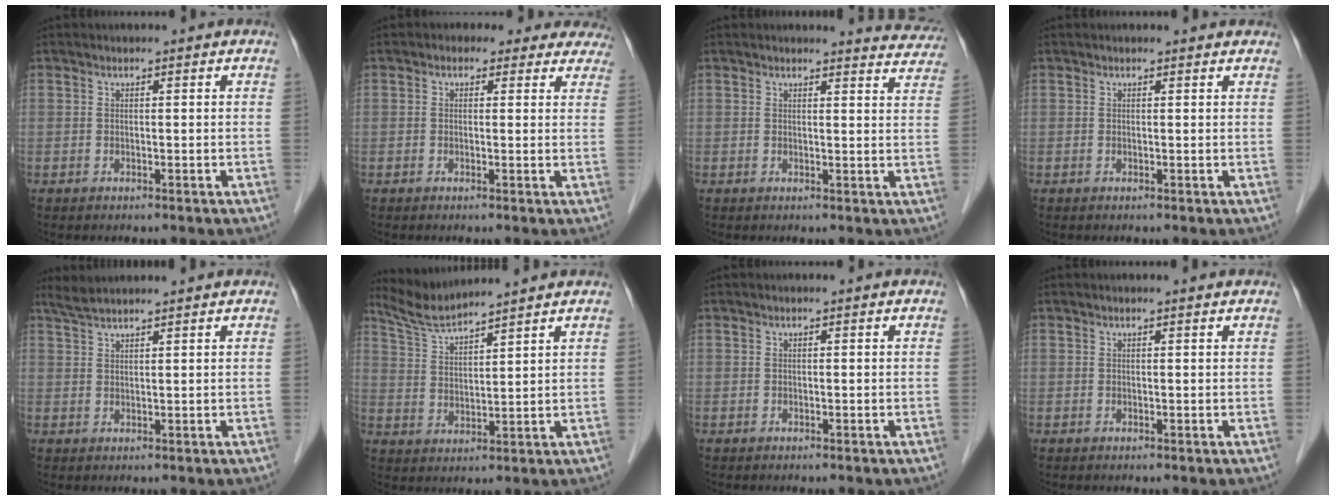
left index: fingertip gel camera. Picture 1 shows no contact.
{"total": 7.4, "force": [6.1, 3.9, 1.2], "torque": [0.016, 0.011, 0.048]}
{"total": 5.3, "force": [5.3, 0.5, -0.2], "torque": [0.010, -0.030, 0.035]}
{"total": 1.8, "force": [1.7, 0.5, 0.3], "torque": [-0.011, 0.007, 0.011]}
{"total": 4.0, "force": [3.7, -0.4, 1.5], "torque": [-0.024, 0.032, 0.071]}
{"total": 6.8, "force": [6.5, -1.2, 1.5], "torque": [-0.044, 0.011, 0.134]}
{"total": 0.0}
{"total": 0.9, "force": [0.8, -0.1, 0.3], "torque": [-0.014, 0.005, 0.012]}